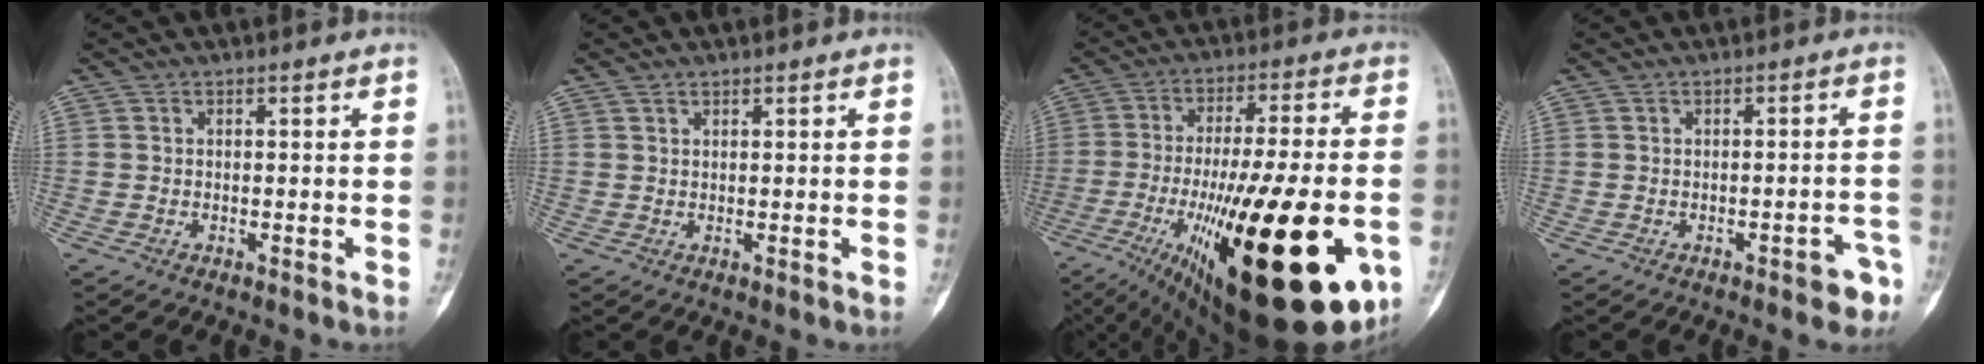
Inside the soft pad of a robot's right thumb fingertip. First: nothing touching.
{"total": 0.9, "force": [0.8, 0.4, 0.3], "torque": [-0.003, -0.005, 0.013]}
{"total": 35.4, "force": [-10.7, 10.9, 31.9], "torque": [-0.459, -0.001, -0.146]}
{"total": 4.1, "force": [-2.3, 1.7, 3.0], "torque": [-0.025, 0.018, -0.022]}